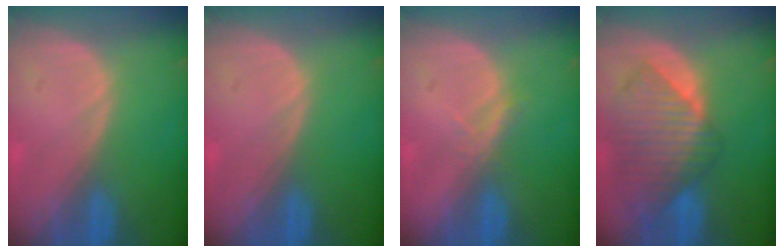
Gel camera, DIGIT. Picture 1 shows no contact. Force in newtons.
{"total": 0.0}
{"total": 1.8, "press": 1.6, "slide": 0.7}
{"total": 10.0, "press": 8.7, "slide": 5.1}